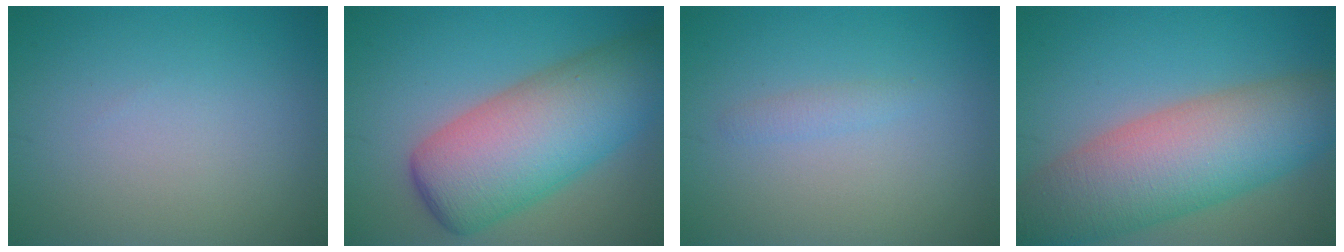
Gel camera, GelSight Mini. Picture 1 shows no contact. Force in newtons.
{"total": 10.3, "press": 10.3, "slide": 0.4}
{"total": 1.0, "press": 0.9, "slide": 0.1}
{"total": 11.0, "press": 10.9, "slide": 0.8}